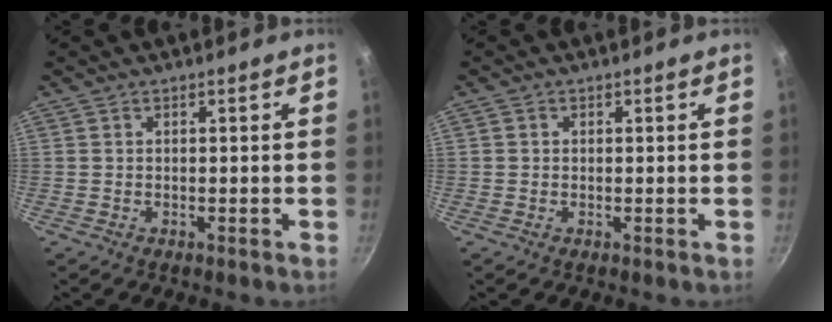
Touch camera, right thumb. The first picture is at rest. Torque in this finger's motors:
{"motor_torque": [0.19, -0.46, -0.19, -0.18, -0.04]}